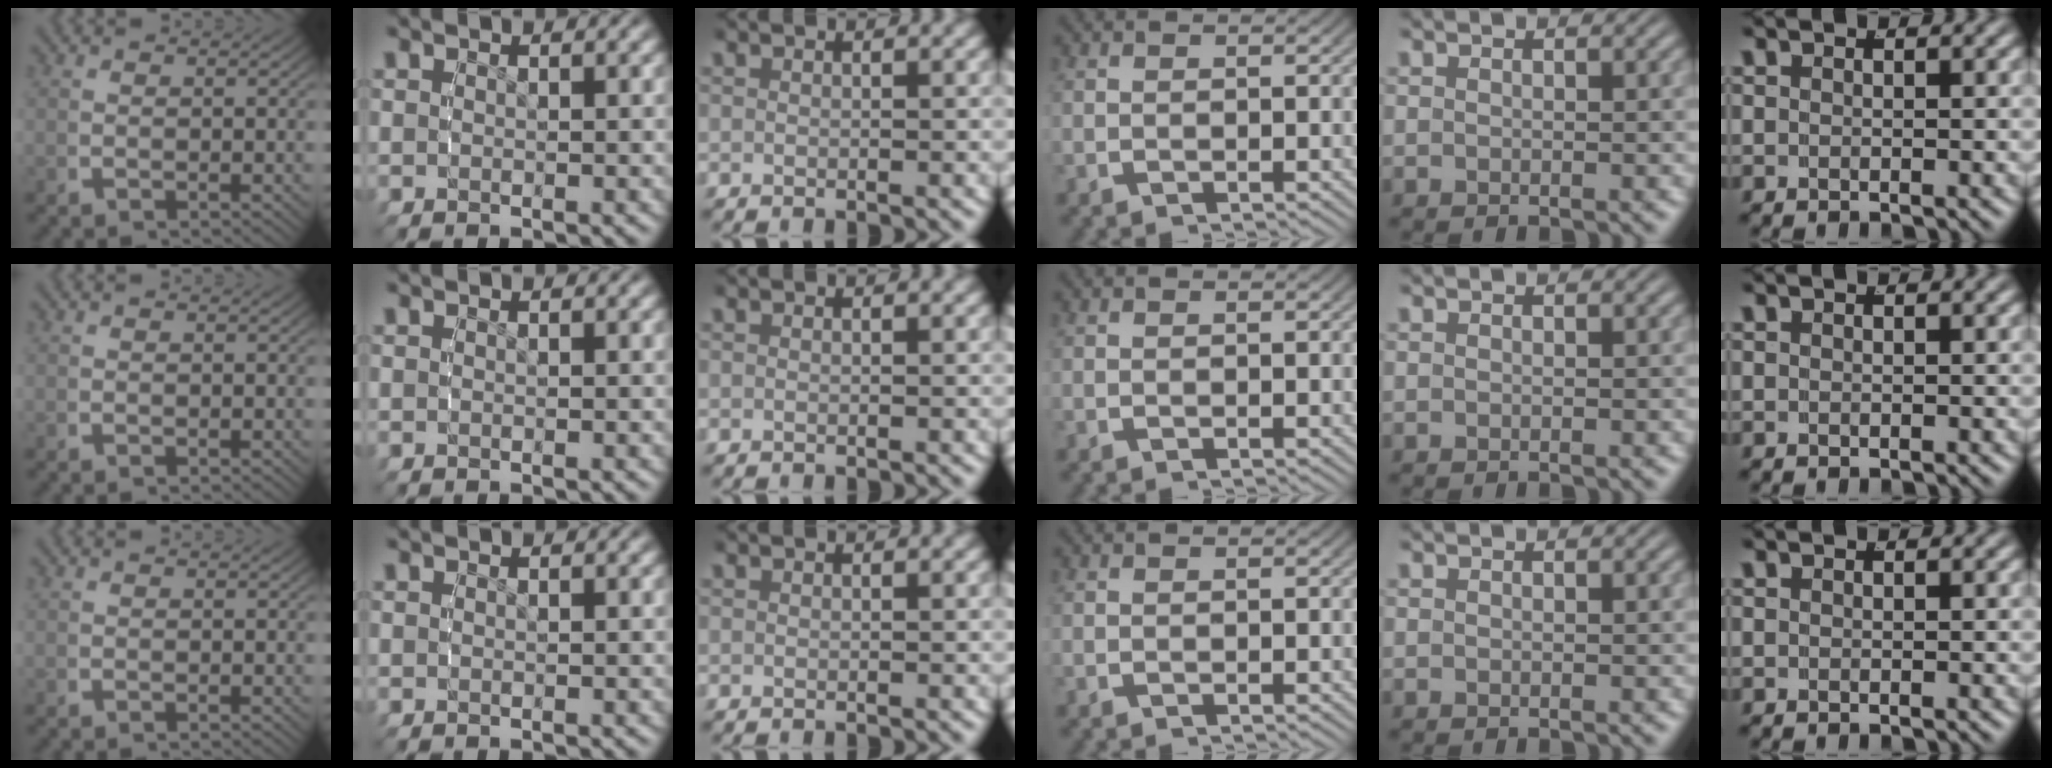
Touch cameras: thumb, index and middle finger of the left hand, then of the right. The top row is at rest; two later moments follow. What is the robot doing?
{"motion": "reach", "object": "markers"}